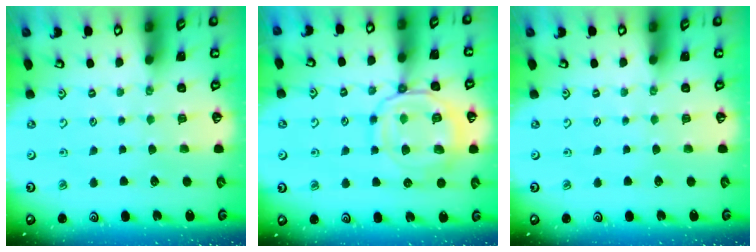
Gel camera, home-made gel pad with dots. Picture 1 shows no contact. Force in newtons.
{"total": 14.1, "press": 14.0, "slide": 1.5}
{"total": 0.0}